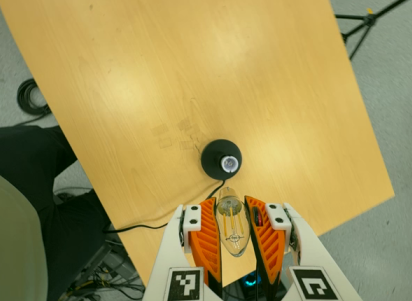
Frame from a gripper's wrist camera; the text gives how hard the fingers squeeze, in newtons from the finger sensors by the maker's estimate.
{"total": 21.3, "left": 22.8, "right": 19.9}